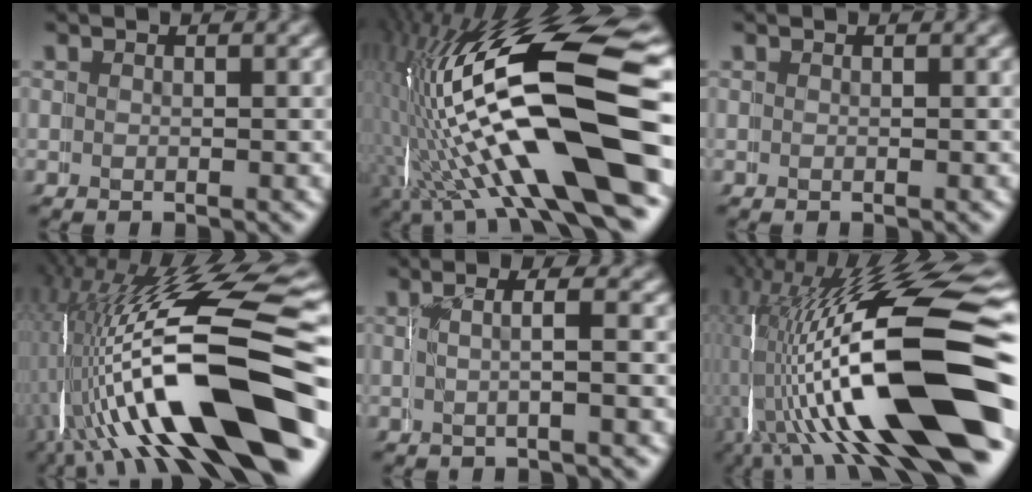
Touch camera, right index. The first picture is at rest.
{"total": 17.9, "force": [-0.2, 7.5, 16.2], "torque": [-0.288, -0.012, 0.004]}
{"total": 0.0}
{"total": 15.7, "force": [-4.9, 6.0, 13.6], "torque": [-0.224, -0.019, -0.068]}
{"total": 1.7, "force": [0.0, 0.3, 1.7], "torque": [-0.032, 0.001, -0.004]}
{"total": 17.5, "force": [-3.6, 7.2, 15.5], "torque": [-0.255, -0.020, -0.045]}